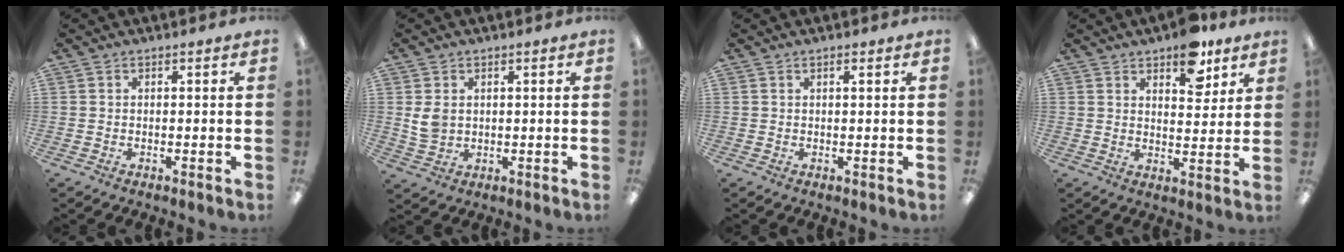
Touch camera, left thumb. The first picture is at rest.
{"total": 4.4, "force": [1.3, 3.3, 2.5], "torque": [-0.049, -0.002, 0.024]}
{"total": 0.7, "force": [0.6, 0.1, 0.4], "torque": [-0.009, -0.001, 0.011]}
{"total": 9.9, "force": [6.8, 5.0, 5.1], "torque": [-0.048, -0.035, 0.114]}